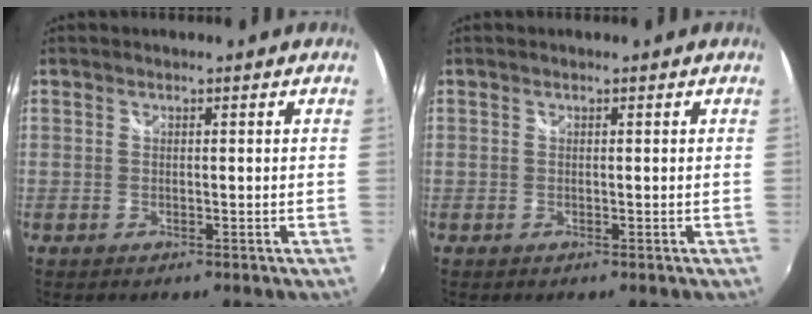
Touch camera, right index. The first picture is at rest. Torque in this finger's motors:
{"motor_torque": [0.11, 0.02, 0.00, 0.00]}